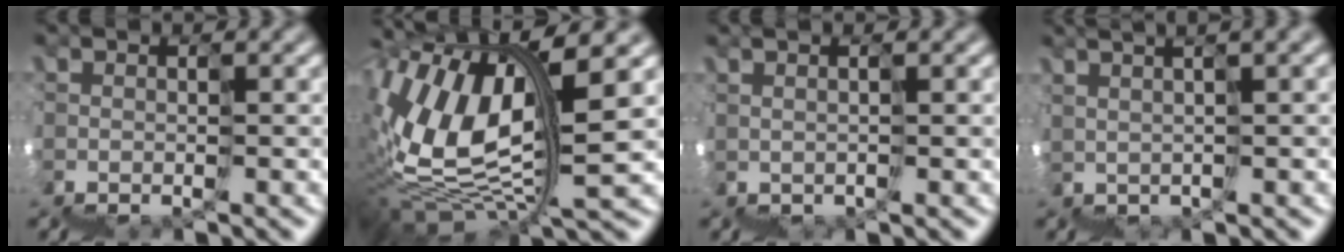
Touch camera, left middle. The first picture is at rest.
{"total": 6.0, "force": [4.6, 0.6, 3.8], "torque": [-0.108, 0.036, 0.075]}
{"total": 2.2, "force": [1.5, -1.2, -0.9], "torque": [0.031, 0.026, 0.028]}
{"total": 5.7, "force": [4.8, -0.2, 3.1], "torque": [-0.020, 0.066, 0.082]}